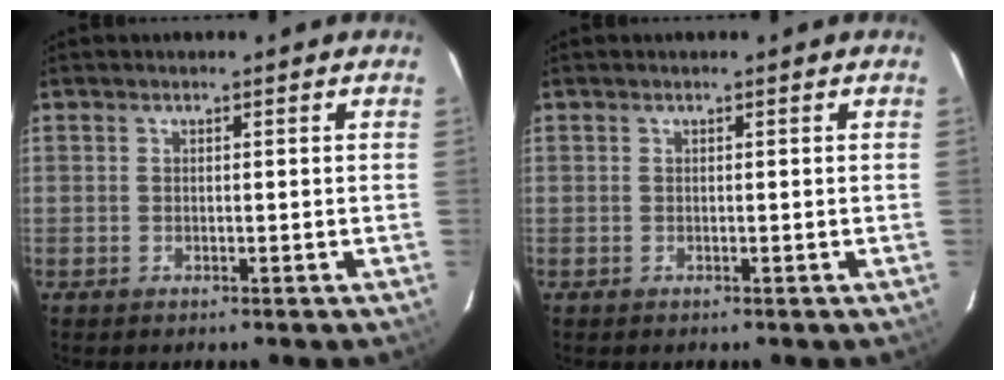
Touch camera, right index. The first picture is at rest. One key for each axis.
{"total": 0.0}